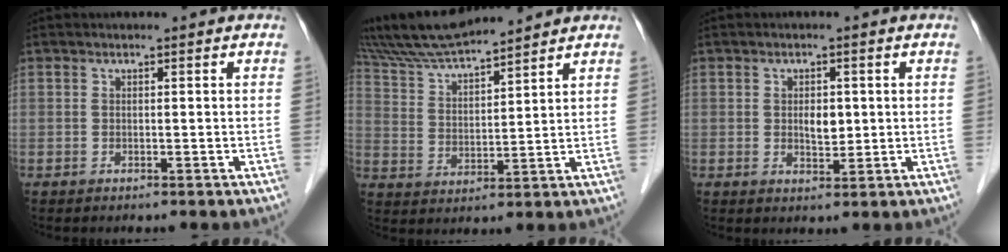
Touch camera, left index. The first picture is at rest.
{"total": 11.4, "force": [10.6, 0.5, 4.1], "torque": [-0.086, 0.023, 0.202]}
{"total": 2.9, "force": [0.3, 1.7, 2.4], "torque": [-0.038, -0.001, 0.008]}